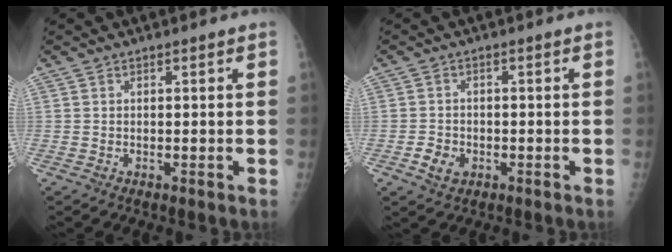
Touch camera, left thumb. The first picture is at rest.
{"total": 3.3, "force": [-1.2, 2.6, 1.7], "torque": [-0.025, 0.002, -0.018]}